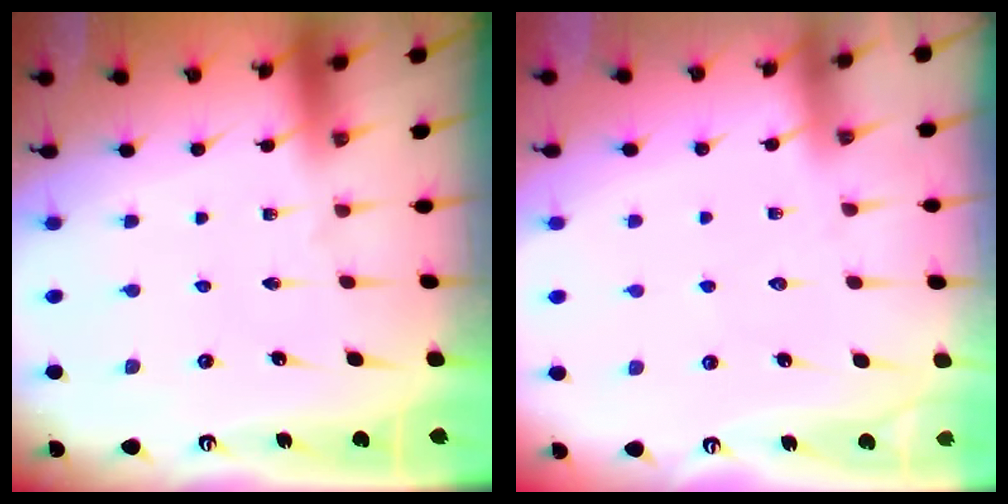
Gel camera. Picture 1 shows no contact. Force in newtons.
{"total": 4.8, "press": 4.8, "slide": 0.7}